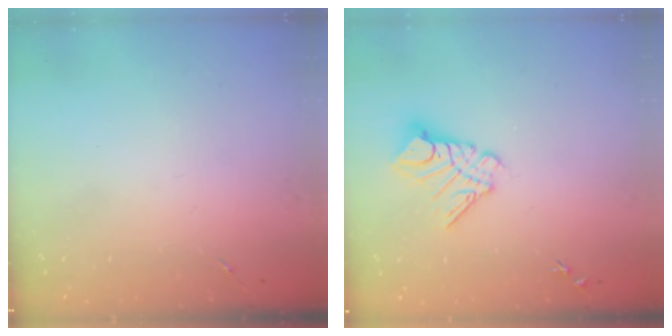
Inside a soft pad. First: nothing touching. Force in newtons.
{"total": 11.6, "press": 11.6, "slide": 1.2}